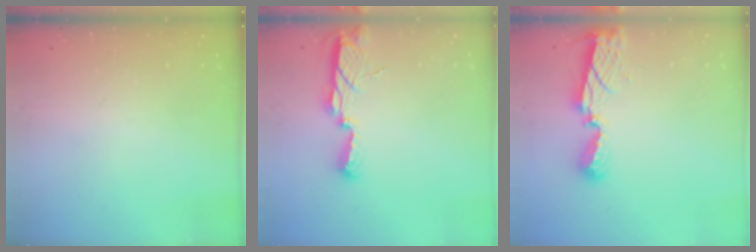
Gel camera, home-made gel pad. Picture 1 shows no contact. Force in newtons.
{"total": 9.3, "press": 8.3, "slide": 4.1}
{"total": 7.9, "press": 7.9, "slide": 0.3}